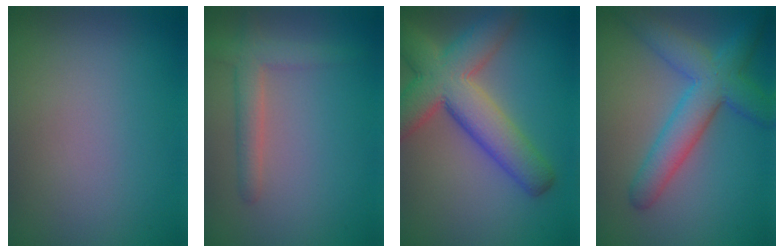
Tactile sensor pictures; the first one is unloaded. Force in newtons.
{"total": 2.9, "press": 2.9, "slide": 0.2}
{"total": 8.9, "press": 8.9, "slide": 0.4}
{"total": 6.3, "press": 6.3, "slide": 0.2}